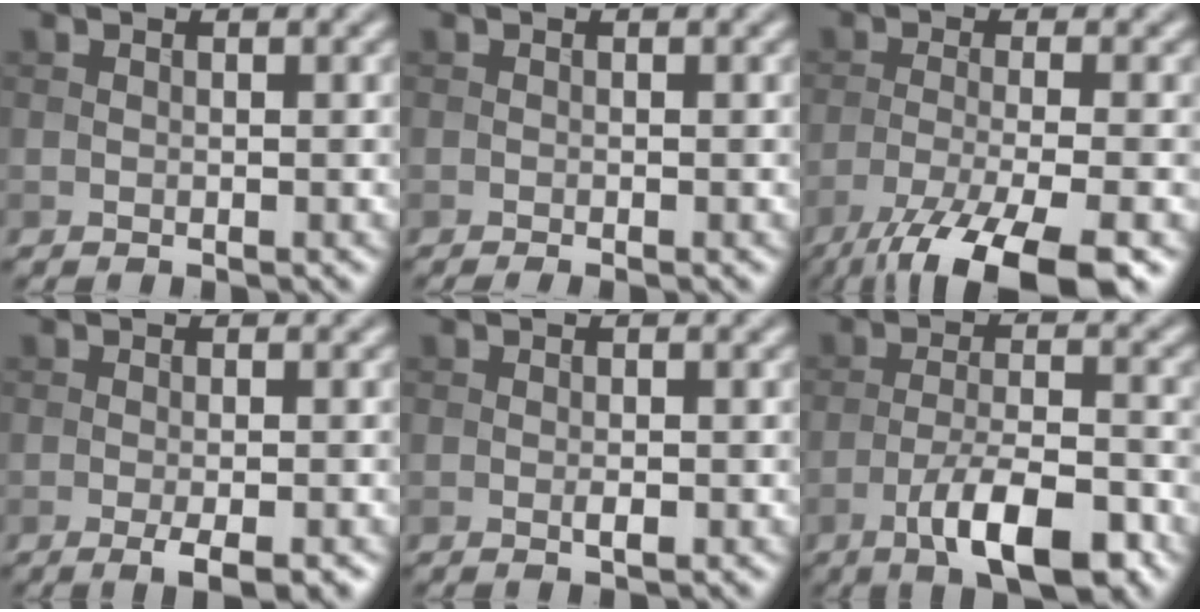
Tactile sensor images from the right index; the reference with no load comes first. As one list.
[{"total": 1.1, "force": [-0.5, 0.3, 0.9], "torque": [-0.010, -0.003, -0.011]}, {"total": 9.8, "force": [-6.3, 2.4, 7.1], "torque": [-0.118, -0.010, -0.119]}, {"total": 2.8, "force": [-1.4, 0.5, 2.4], "torque": [-0.040, -0.003, -0.023]}, {"total": 1.0, "force": [-0.3, 0.3, 0.9], "torque": [-0.017, -0.001, -0.005]}, {"total": 7.7, "force": [-4.4, 2.2, 5.9], "torque": [-0.101, 0.004, -0.076]}]